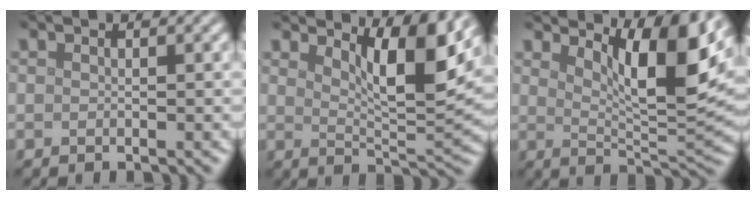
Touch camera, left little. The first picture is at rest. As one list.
[{"total": 6.6, "force": [3.7, 1.6, 5.3], "torque": [-0.076, -0.008, 0.060]}, {"total": 8.2, "force": [4.1, 2.1, 6.8], "torque": [-0.104, -0.008, 0.070]}]